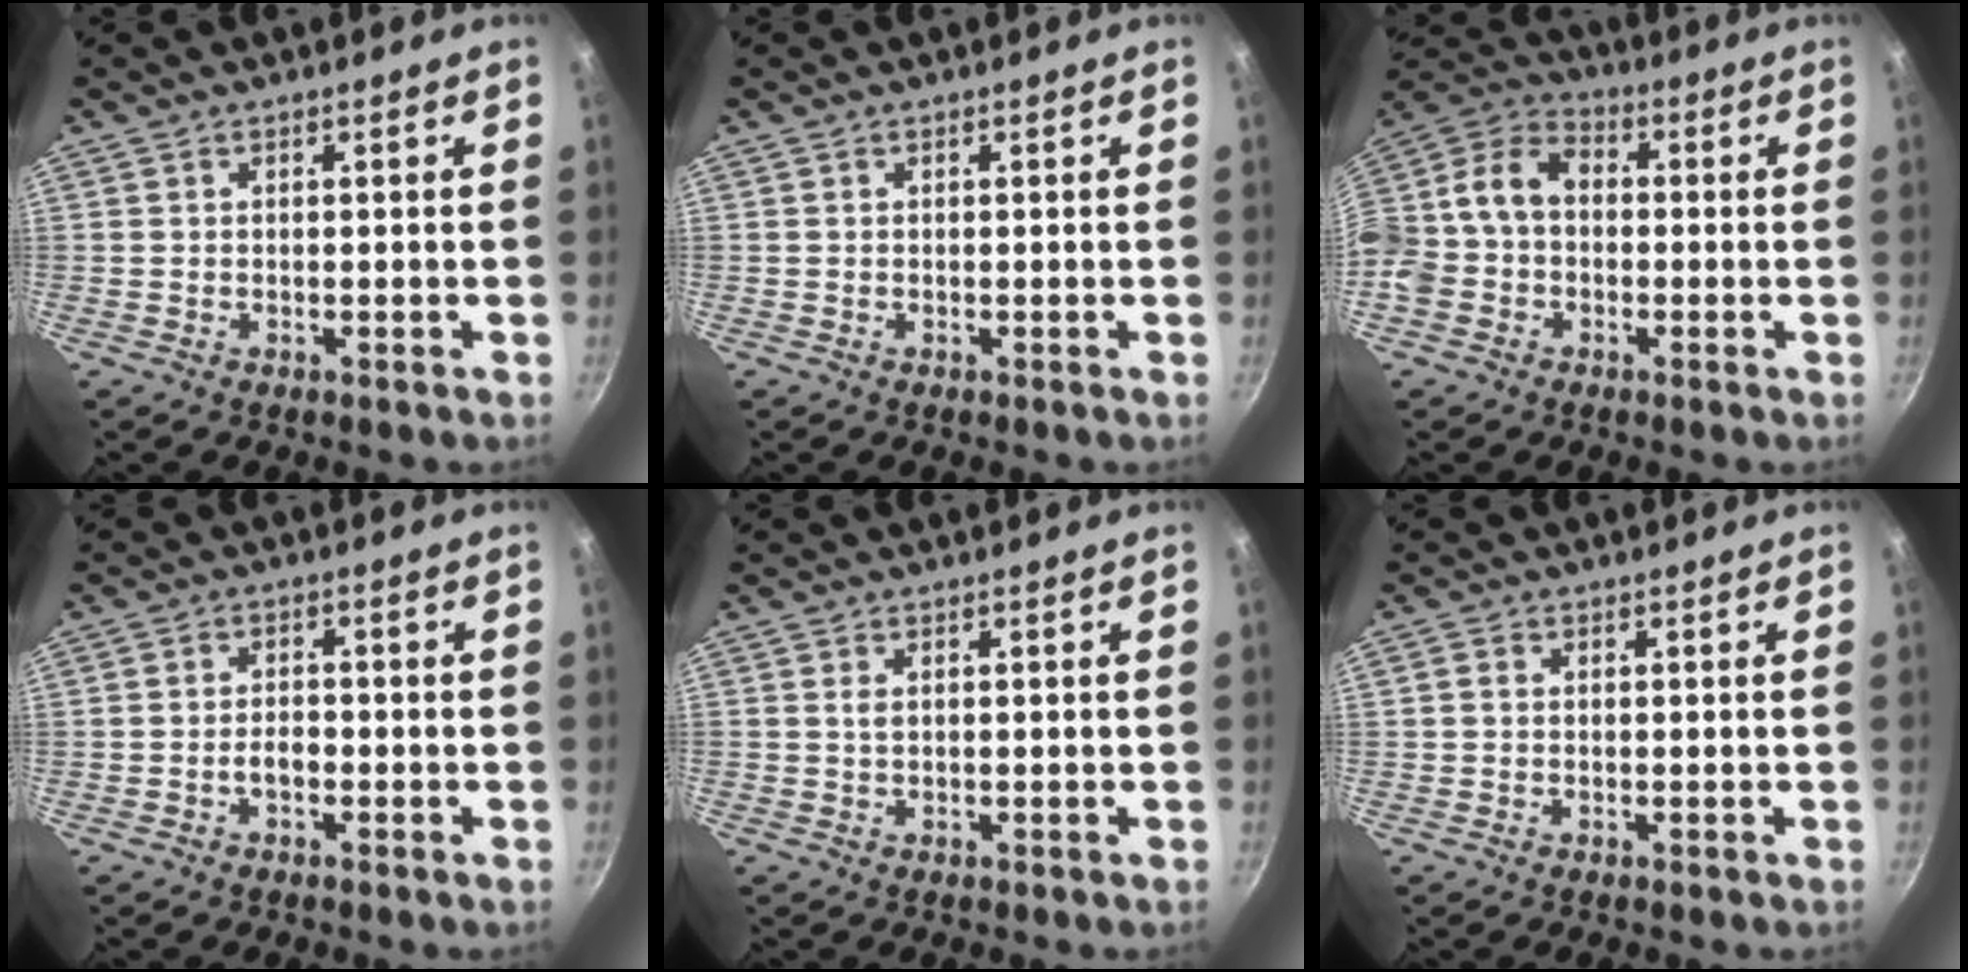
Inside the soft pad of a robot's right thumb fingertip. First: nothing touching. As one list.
[{"total": 0.0}, {"total": 13.0, "force": [-1.7, 10.1, 8.0], "torque": [-0.138, 0.047, -0.053]}, {"total": 2.5, "force": [-1.1, 1.4, 1.8], "torque": [-0.024, 0.017, -0.019]}, {"total": 0.8, "force": [0.3, 0.4, 0.7], "torque": [-0.013, -0.001, 0.005]}, {"total": 1.1, "force": [0.0, 0.9, 0.6], "torque": [-0.011, 0.006, -0.001]}]